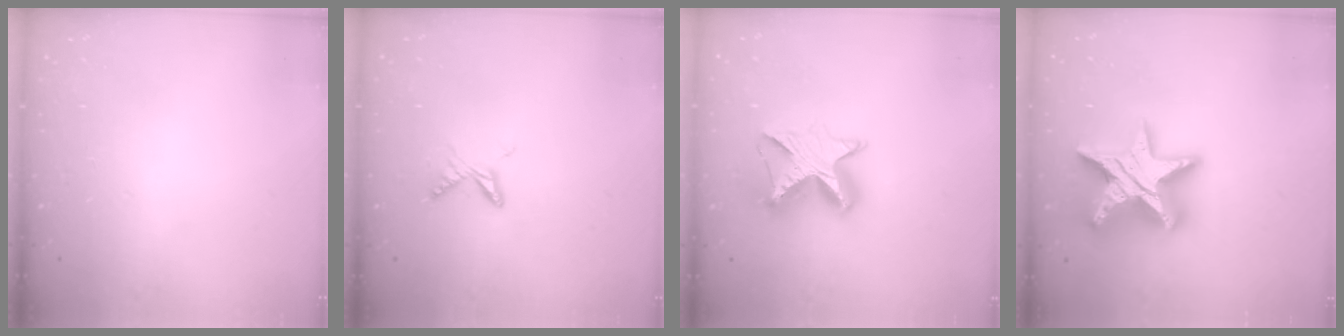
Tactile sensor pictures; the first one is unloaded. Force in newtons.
{"total": 5.8, "press": 5.7, "slide": 0.7}
{"total": 10.4, "press": 10.4, "slide": 0.7}
{"total": 24.8, "press": 24.8, "slide": 1.7}